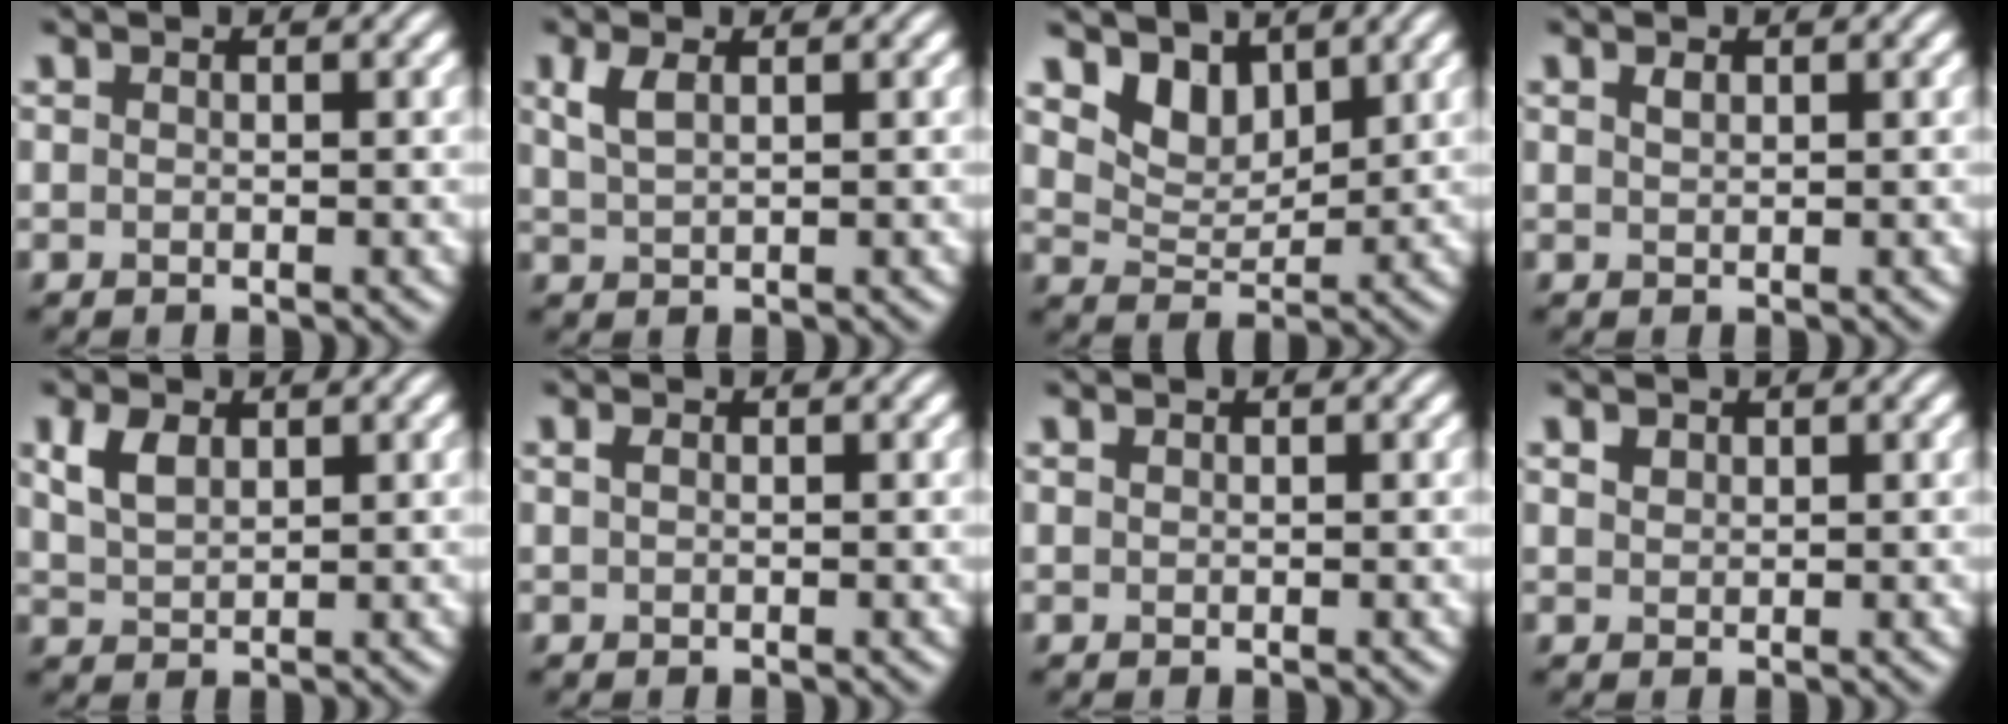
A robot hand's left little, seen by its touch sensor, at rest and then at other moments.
{"total": 2.0, "force": [1.0, 0.8, 1.5], "torque": [-0.039, 0.004, 0.024]}
{"total": 3.9, "force": [2.8, 2.2, 1.5], "torque": [-0.044, -0.020, 0.058]}
{"total": 0.8, "force": [0.5, 0.3, 0.5], "torque": [-0.012, 0.000, 0.012]}
{"total": 2.7, "force": [1.4, 1.6, 1.7], "torque": [-0.042, 0.003, 0.031]}
{"total": 0.6, "force": [0.2, 0.3, 0.4], "torque": [-0.010, 0.003, 0.005]}
{"total": 0.0}
{"total": 1.0, "force": [0.7, 0.6, 0.3], "torque": [-0.007, 0.001, 0.015]}